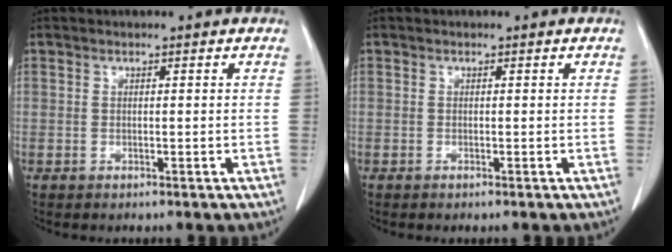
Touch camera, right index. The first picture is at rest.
{"total": 0.0}